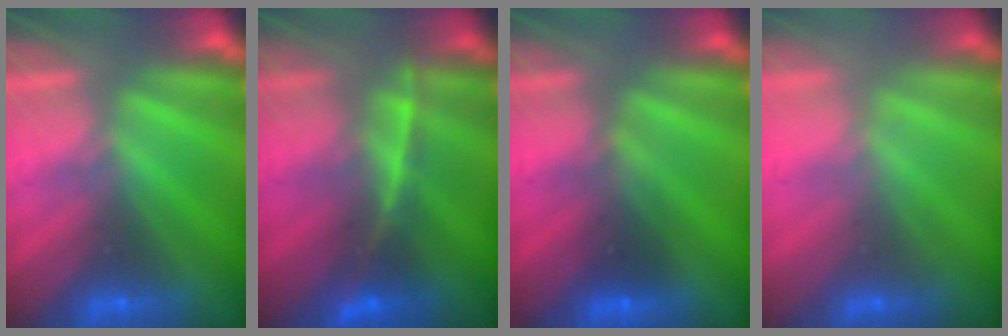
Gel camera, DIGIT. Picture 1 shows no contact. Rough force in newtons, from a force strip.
{"total": 2.4}
{"total": 2.6}
{"total": 2.0}